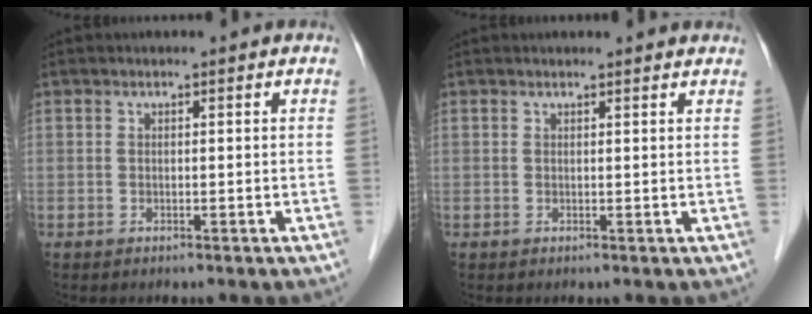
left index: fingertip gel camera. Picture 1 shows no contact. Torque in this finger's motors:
{"motor_torque": [0.19, -0.24, -0.05, 0.01]}